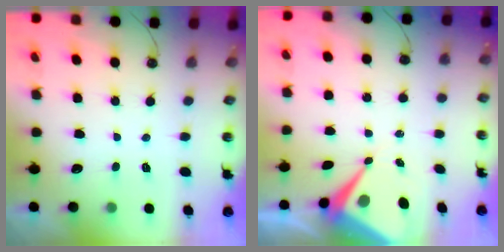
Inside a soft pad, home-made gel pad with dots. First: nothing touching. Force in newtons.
{"total": 8.0, "press": 8.0, "slide": 0.6}